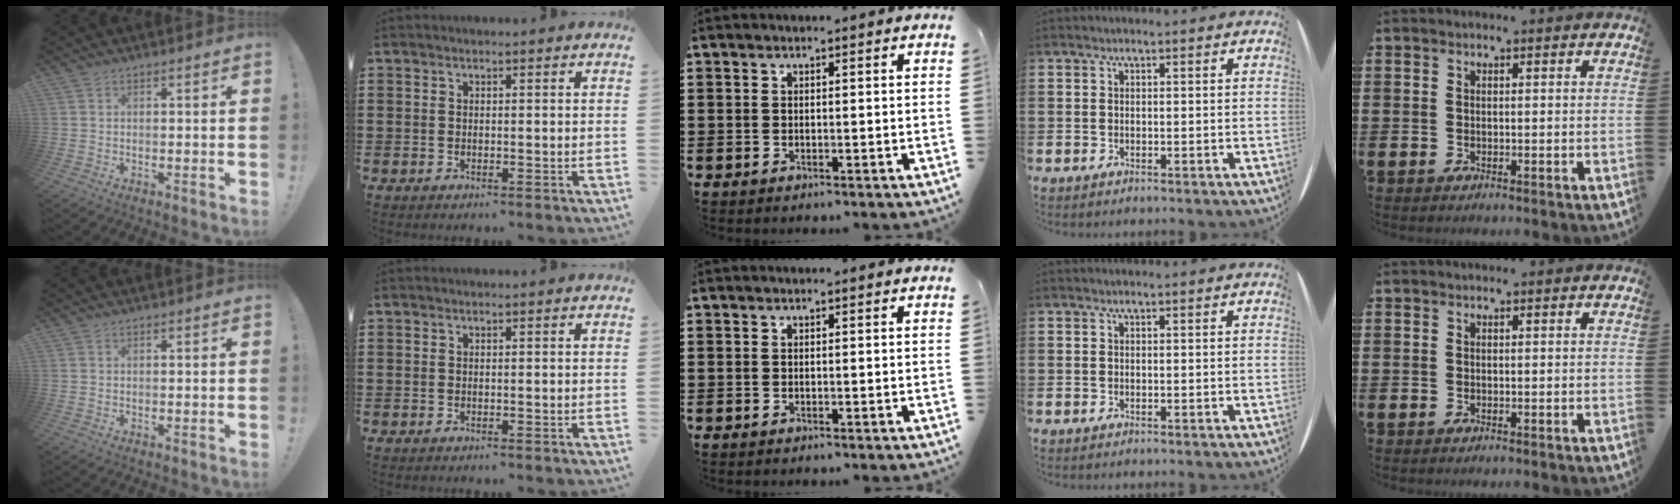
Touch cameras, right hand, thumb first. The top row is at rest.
{}